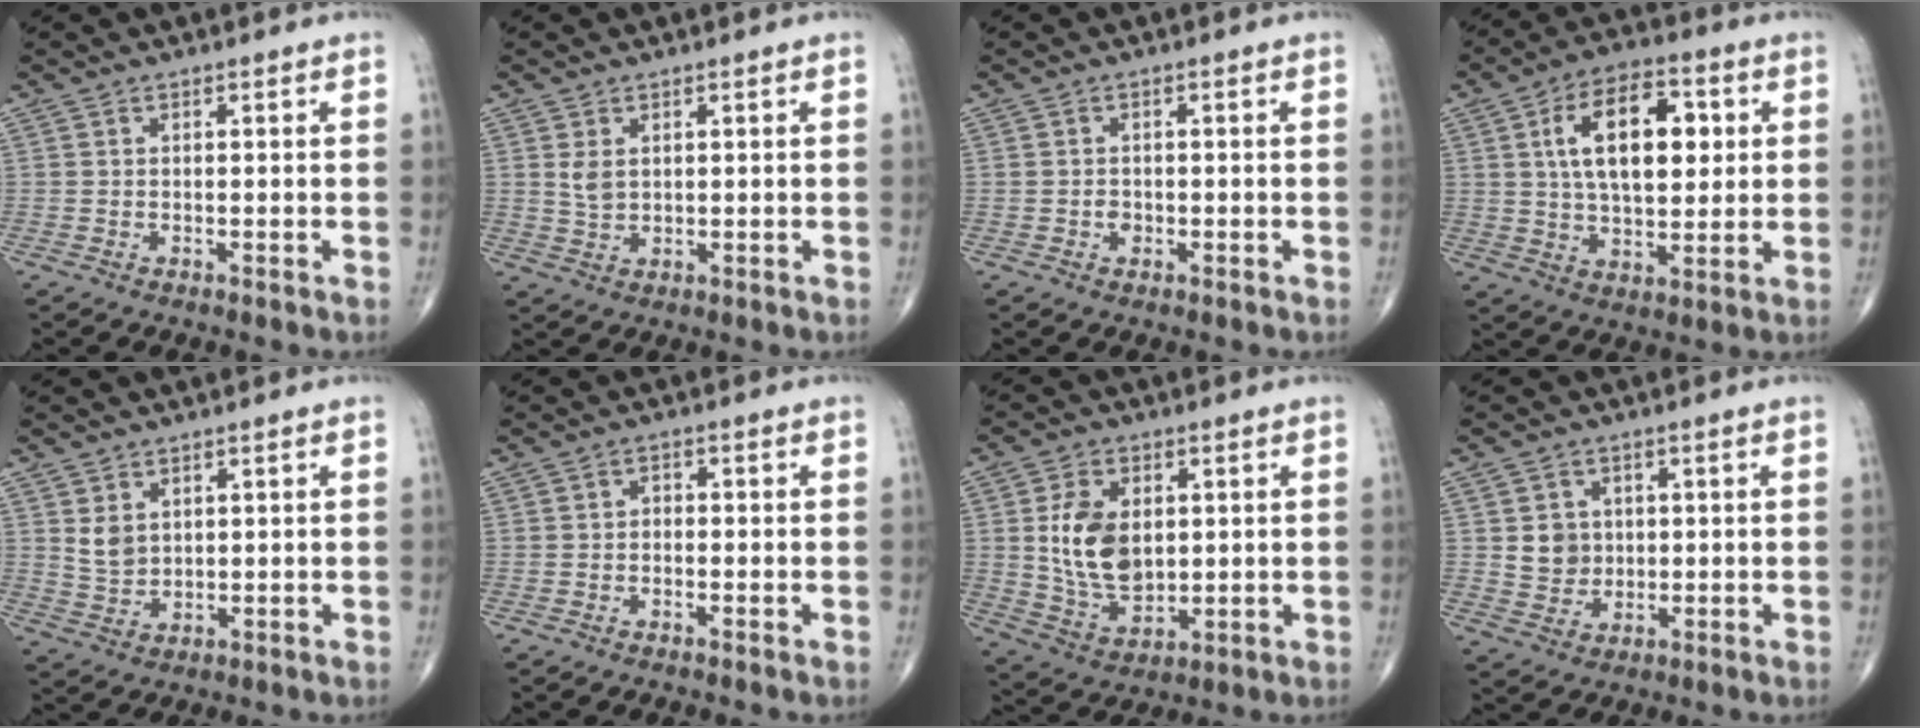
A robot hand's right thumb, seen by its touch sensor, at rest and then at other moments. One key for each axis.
{"total": 3.0, "fx": 0.9, "fy": 2.2, "fz": 1.9, "tx": -0.028, "ty": -0.008, "tz": 0.024}
{"total": 1.4, "fx": -0.4, "fy": 1.1, "fz": 0.7, "tx": -0.005, "ty": 0.004, "tz": -0.006}
{"total": 15.7, "fx": 3.5, "fy": 8.4, "fz": 12.8, "tx": -0.187, "ty": 0.003, "tz": 0.058}
{"total": 4.0, "fx": 1.6, "fy": 2.9, "fz": 2.3, "tx": -0.033, "ty": -0.014, "tz": 0.040}
{"total": 1.3, "fx": -0.5, "fy": 1.0, "fz": 0.7, "tx": -0.001, "ty": 0.006, "tz": -0.014}
{"total": 12.0, "fx": 1.8, "fy": 7.8, "fz": 9.0, "tx": -0.145, "ty": -0.015, "tz": 0.043}
{"total": 5.3, "fx": 0.8, "fy": 4.8, "fz": 2.1, "tx": -0.012, "ty": -0.003, "tz": 0.018}